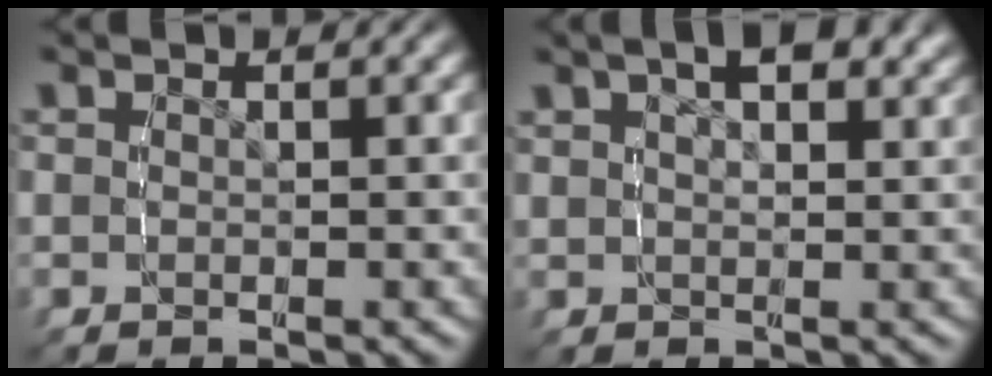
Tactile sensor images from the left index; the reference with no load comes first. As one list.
[{"total": 3.6, "force": [2.1, 1.4, 2.5], "torque": [-0.023, 0.009, 0.037]}]